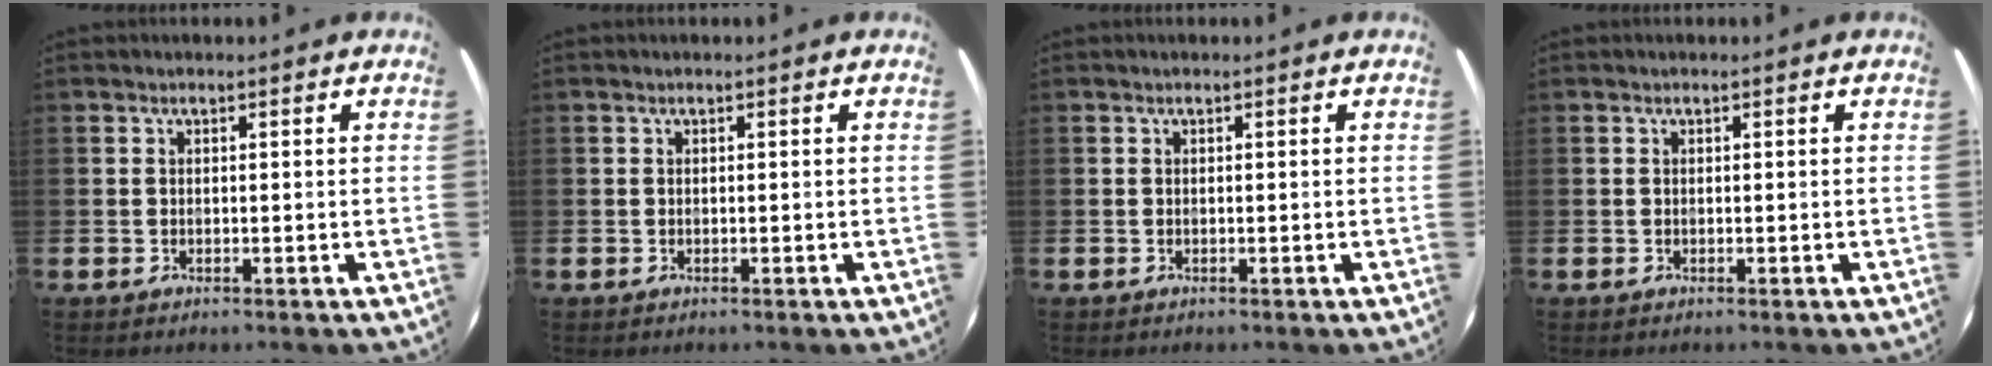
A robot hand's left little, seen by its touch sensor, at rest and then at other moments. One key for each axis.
{"total": 0.0}
{"total": 0.0}
{"total": 0.0}